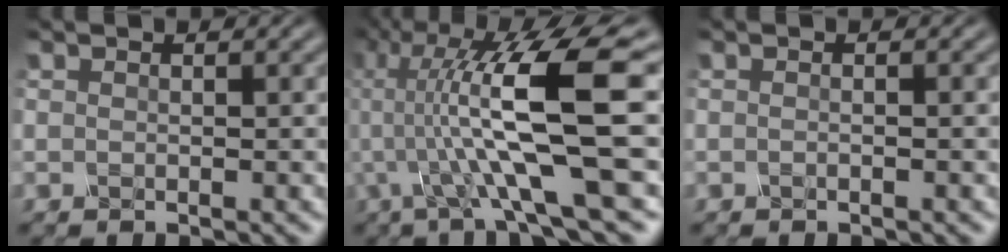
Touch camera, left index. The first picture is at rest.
{"total": 12.6, "force": [-0.4, 1.9, 12.5], "torque": [-0.217, 0.023, -0.003]}
{"total": 0.6, "force": [-0.3, 0.2, 0.6], "torque": [-0.007, -0.010, -0.010]}